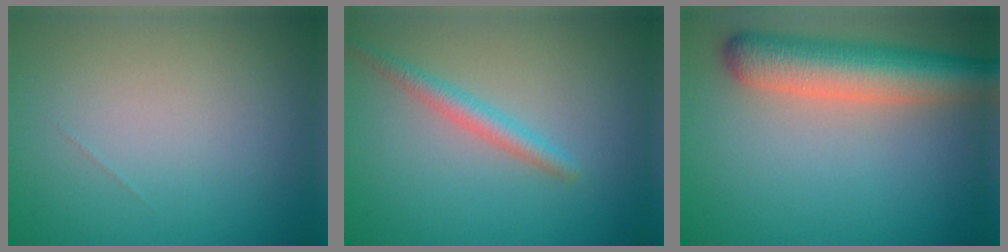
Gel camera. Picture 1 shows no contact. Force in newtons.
{"total": 2.2, "press": 2.2, "slide": 0.0}
{"total": 7.4, "press": 7.4, "slide": 0.5}